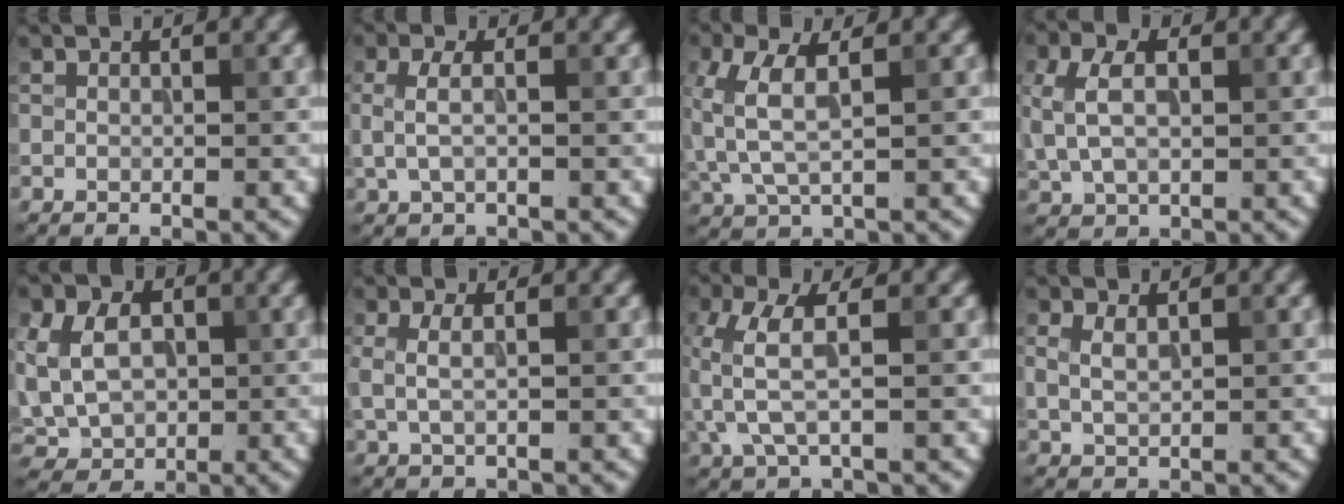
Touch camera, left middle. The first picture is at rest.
{"total": 2.0, "force": [0.1, 0.8, 1.8], "torque": [-0.043, 0.001, 0.002]}
{"total": 4.3, "force": [0.6, 2.0, 3.8], "torque": [-0.103, 0.005, 0.012]}
{"total": 4.6, "force": [0.8, 3.0, 3.4], "torque": [-0.083, 0.005, 0.016]}
{"total": 8.7, "force": [1.1, 6.6, 5.5], "torque": [-0.136, 0.018, 0.012]}
{"total": 1.7, "force": [0.3, 0.5, 1.6], "torque": [-0.035, 0.000, 0.007]}
{"total": 4.6, "force": [-0.1, 1.8, 4.2], "torque": [-0.117, 0.005, -0.004]}
{"total": 1.8, "force": [0.7, 0.9, 1.4], "torque": [-0.032, -0.001, 0.018]}